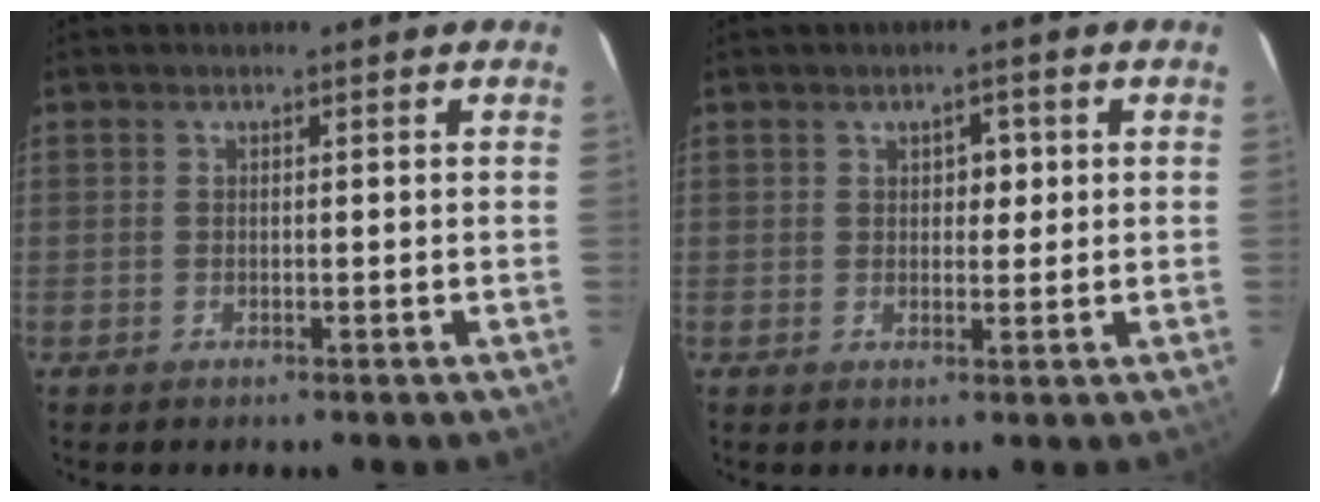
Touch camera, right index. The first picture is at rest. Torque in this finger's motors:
{"motor_torque": [0.02, -0.04, 0.03, 0.00]}